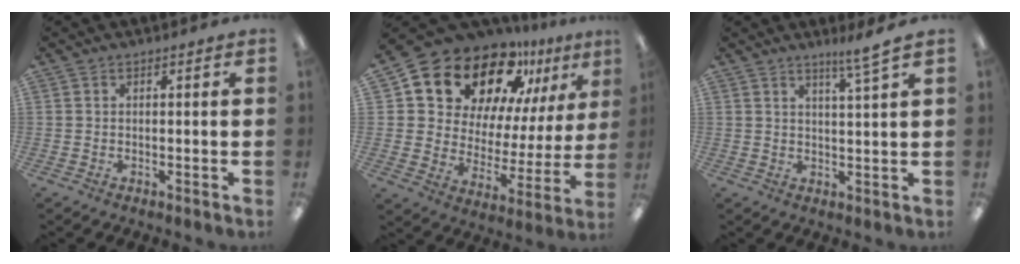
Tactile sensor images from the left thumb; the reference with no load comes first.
{"total": 19.2, "force": [14.6, 9.7, 7.8], "torque": [-0.144, -0.107, 0.261]}
{"total": 4.4, "force": [3.5, -0.4, 2.5], "torque": [-0.051, -0.017, 0.059]}